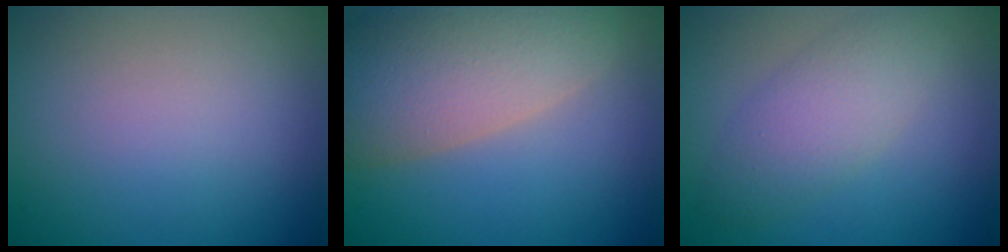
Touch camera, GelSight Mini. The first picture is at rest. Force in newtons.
{"total": 9.2, "press": 9.1, "slide": 0.9}
{"total": 4.0, "press": 4.0, "slide": 0.2}